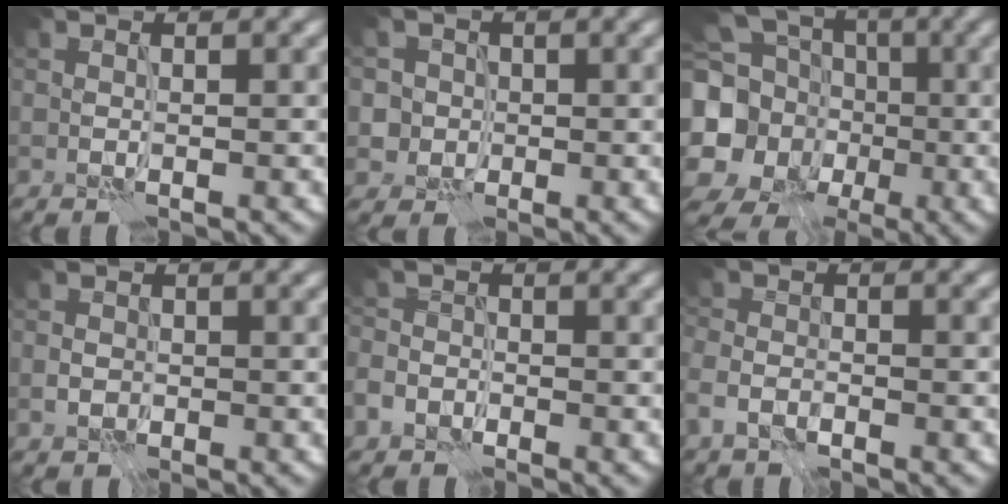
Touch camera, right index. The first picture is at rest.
{"total": 4.0, "force": [0.9, 3.8, 0.9], "torque": [-0.006, 0.017, 0.006]}
{"total": 15.9, "force": [-0.2, 14.4, 6.7], "torque": [-0.186, 0.005, -0.032]}
{"total": 1.4, "force": [-0.3, 1.3, 0.4], "torque": [-0.008, -0.003, -0.006]}
{"total": 2.1, "force": [-1.8, 1.2, 0.0], "torque": [0.004, -0.004, -0.040]}
{"total": 2.5, "force": [-1.8, 1.4, 1.2], "torque": [-0.026, -0.002, -0.040]}